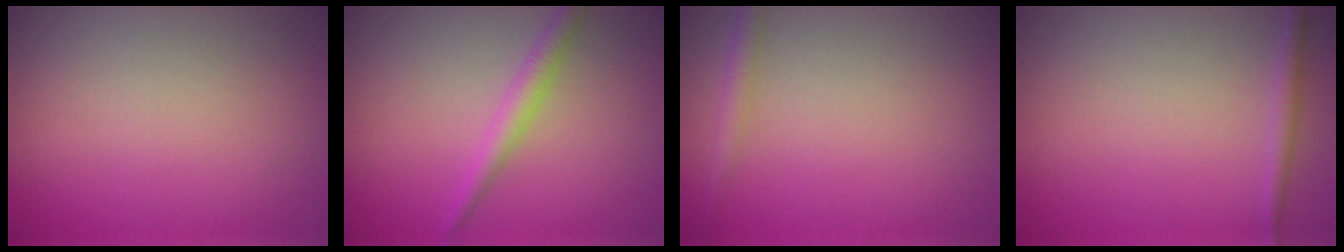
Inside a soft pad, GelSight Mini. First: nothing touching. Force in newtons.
{"total": 2.0, "press": 2.0, "slide": 0.0}
{"total": 1.8, "press": 1.8, "slide": 0.1}
{"total": 1.3, "press": 1.3, "slide": 0.1}